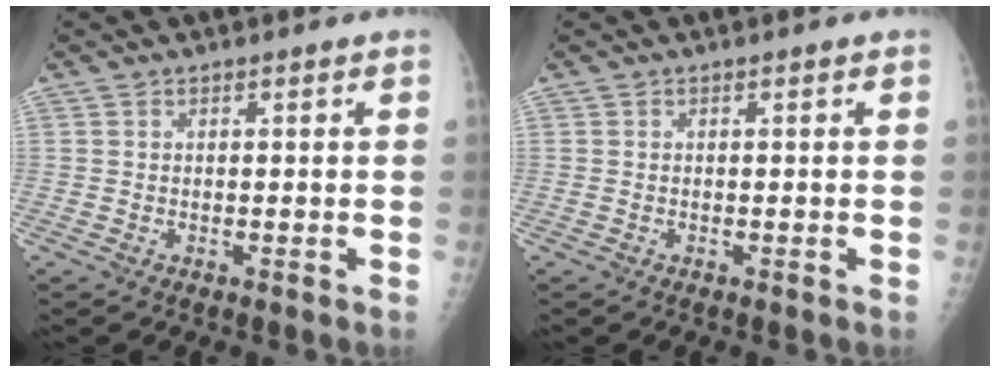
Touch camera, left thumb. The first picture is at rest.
{"total": 0.0}